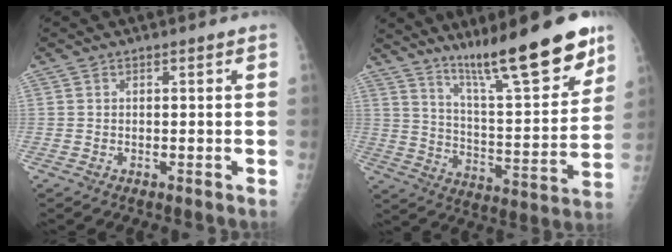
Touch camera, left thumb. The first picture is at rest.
{"total": 20.9, "force": [14.5, 3.6, 14.6], "torque": [-0.191, -0.078, 0.238]}